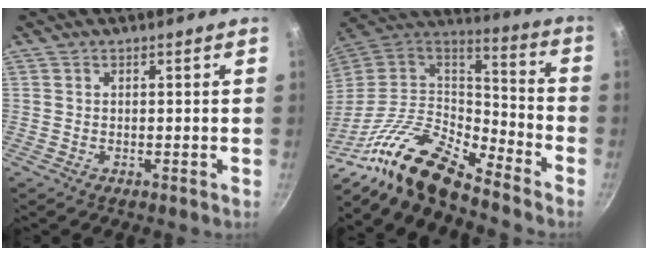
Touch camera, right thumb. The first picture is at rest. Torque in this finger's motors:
{"motor_torque": [2.54, -0.01, 1.60, -1.17, 0.12]}